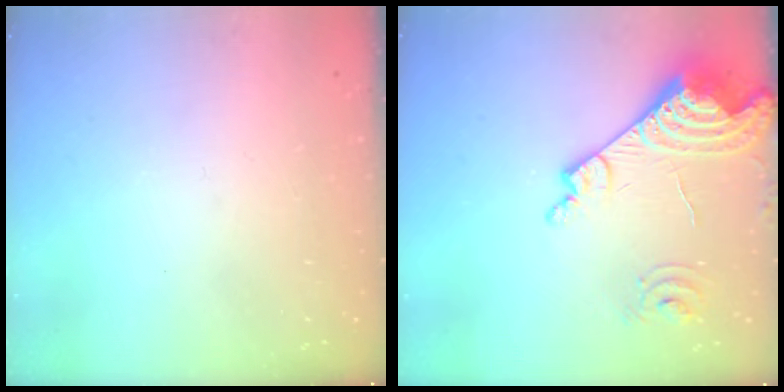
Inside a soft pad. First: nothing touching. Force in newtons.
{"total": 18.6, "press": 18.5, "slide": 1.9}